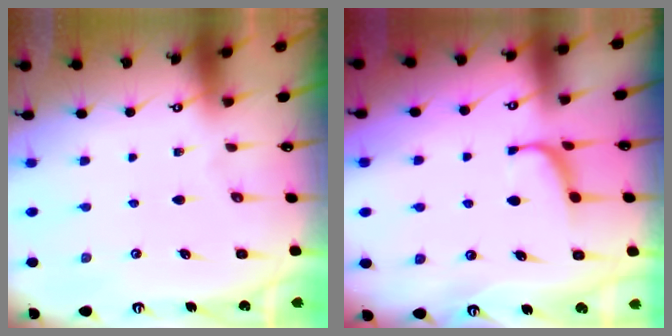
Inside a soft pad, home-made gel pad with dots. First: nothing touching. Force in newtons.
{"total": 2.4, "press": 2.4, "slide": 0.4}